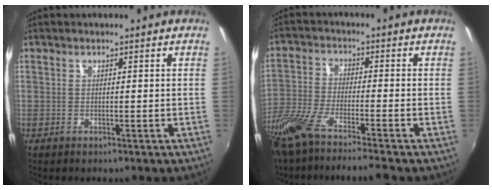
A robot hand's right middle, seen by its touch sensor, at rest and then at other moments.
{"total": 12.9, "force": [-10.3, 0.8, 7.7], "torque": [-0.173, -0.045, -0.192]}